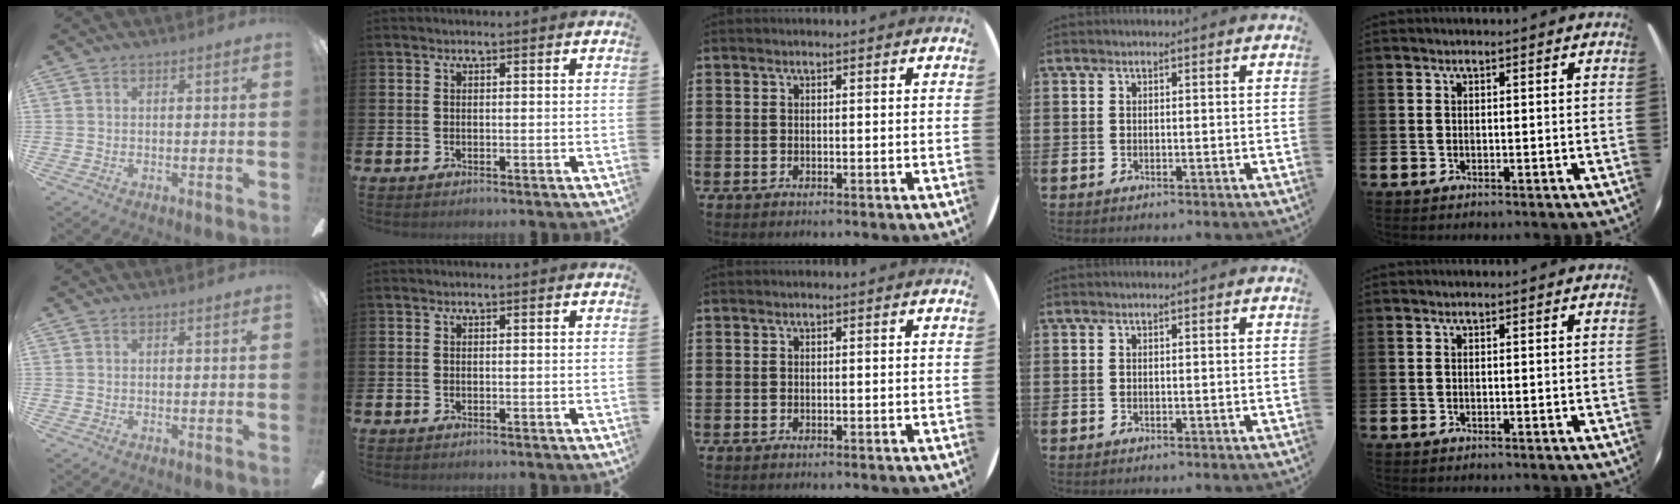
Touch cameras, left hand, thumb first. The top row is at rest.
{}